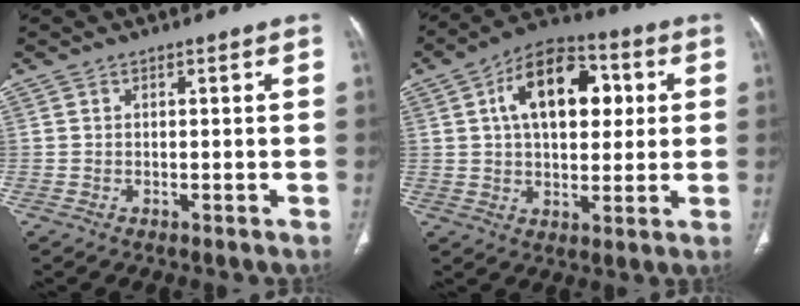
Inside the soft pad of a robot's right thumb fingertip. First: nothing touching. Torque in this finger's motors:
{"motor_torque": [1.26, 3.75, 1.23, -0.17, 0.13]}